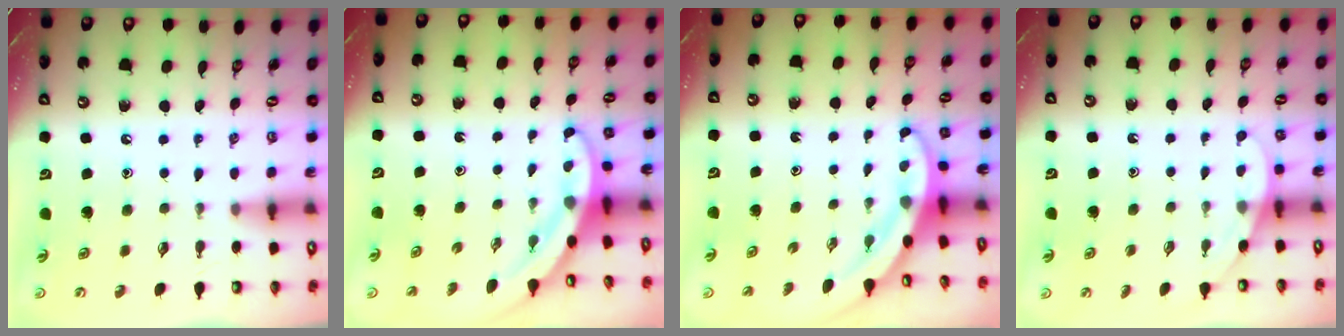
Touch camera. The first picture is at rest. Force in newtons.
{"total": 3.4, "press": 3.4, "slide": 0.1}
{"total": 3.5, "press": 3.5, "slide": 0.2}
{"total": 3.2, "press": 3.2, "slide": 0.3}